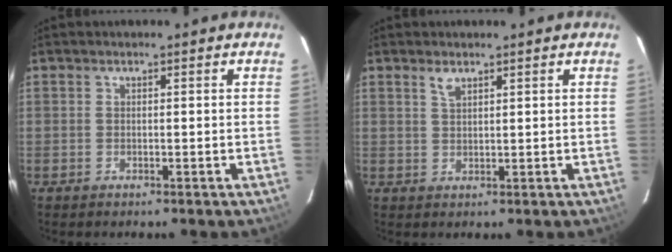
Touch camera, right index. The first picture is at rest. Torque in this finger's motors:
{"motor_torque": [0.01, 0.00, 0.01, 0.03]}